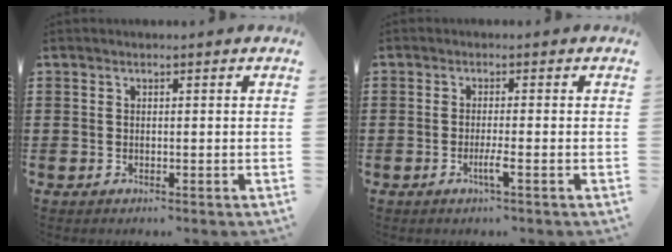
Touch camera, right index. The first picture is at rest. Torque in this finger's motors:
{"motor_torque": [0.77, 0.28, 0.11, 0.05]}